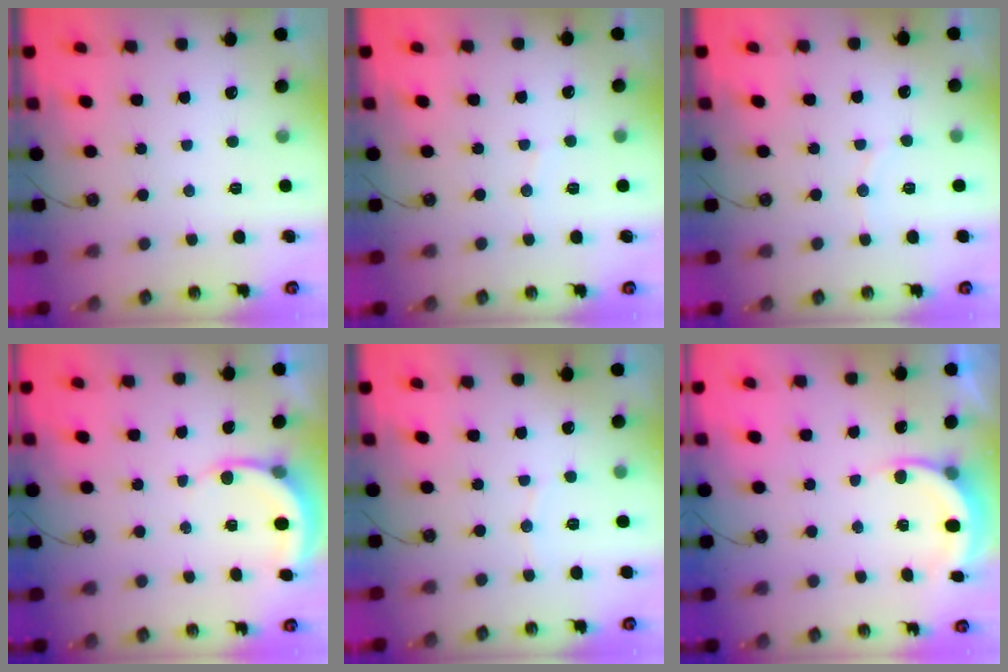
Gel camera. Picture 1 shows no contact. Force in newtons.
{"total": 3.7, "press": 3.7, "slide": 0.3}
{"total": 2.9, "press": 2.9, "slide": 0.3}
{"total": 4.5, "press": 4.5, "slide": 0.3}
{"total": 3.5, "press": 3.5, "slide": 0.4}
{"total": 5.5, "press": 5.3, "slide": 1.2}